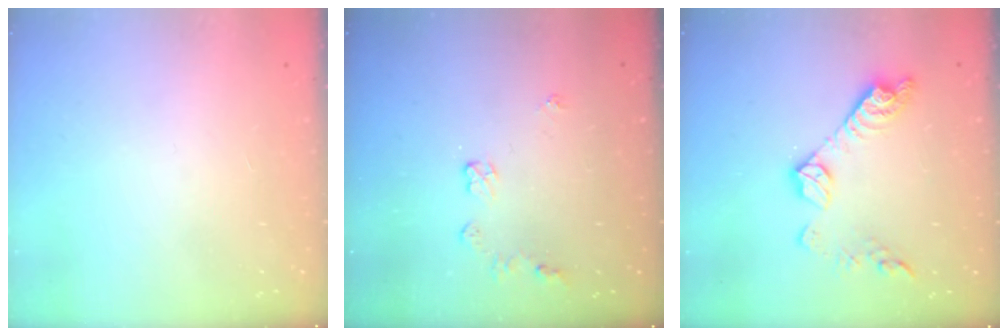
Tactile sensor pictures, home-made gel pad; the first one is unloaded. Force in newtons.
{"total": 5.3, "press": 5.2, "slide": 0.3}
{"total": 11.9, "press": 11.9, "slide": 0.6}